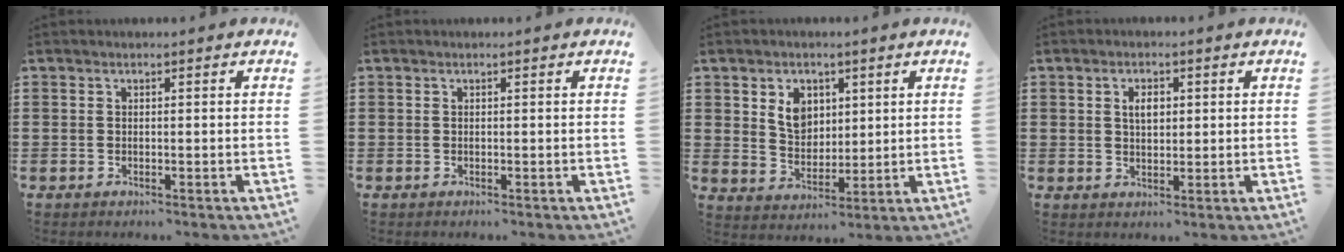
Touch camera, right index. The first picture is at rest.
{"total": 0.0}
{"total": 5.7, "force": [2.3, 4.4, 2.8], "torque": [-0.065, 0.012, 0.040]}
{"total": 2.8, "force": [0.8, 1.6, 2.2], "torque": [-0.039, 0.006, 0.010]}